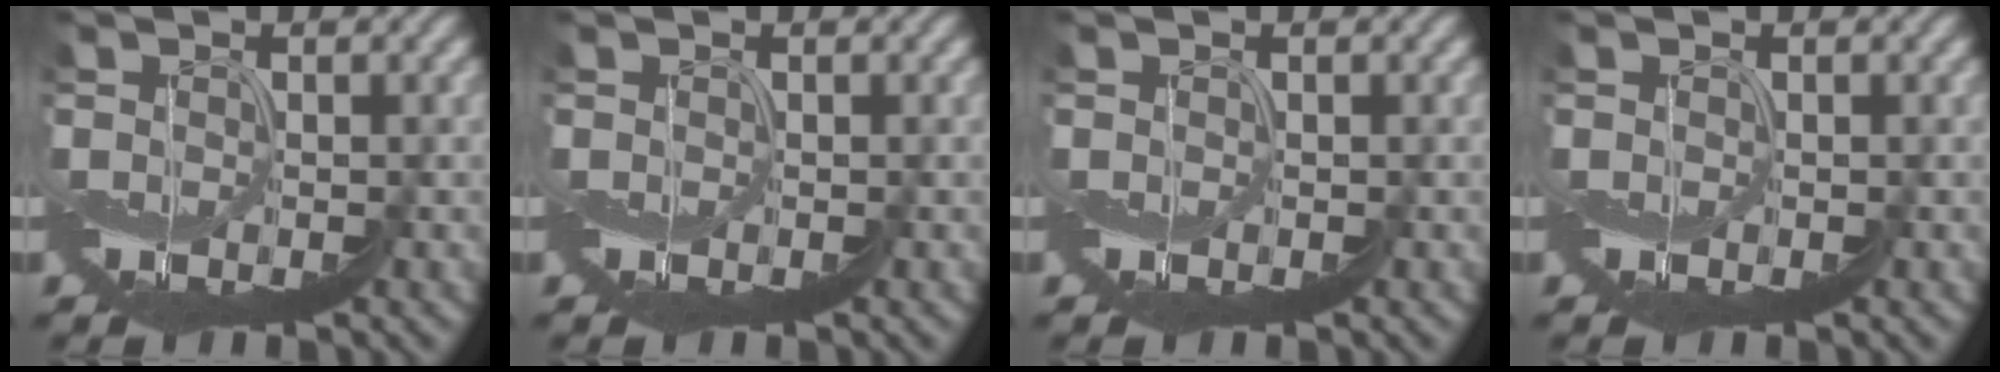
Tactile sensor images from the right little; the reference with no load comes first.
{"total": 0.0}
{"total": 0.0}
{"total": 0.0}